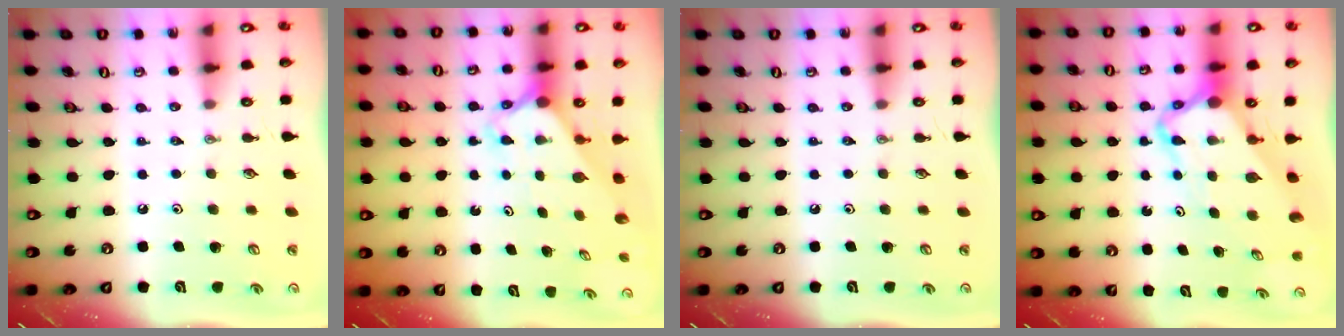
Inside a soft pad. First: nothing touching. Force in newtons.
{"total": 2.3, "press": 2.3, "slide": 0.2}
{"total": 0.0}
{"total": 7.5, "press": 7.4, "slide": 0.6}